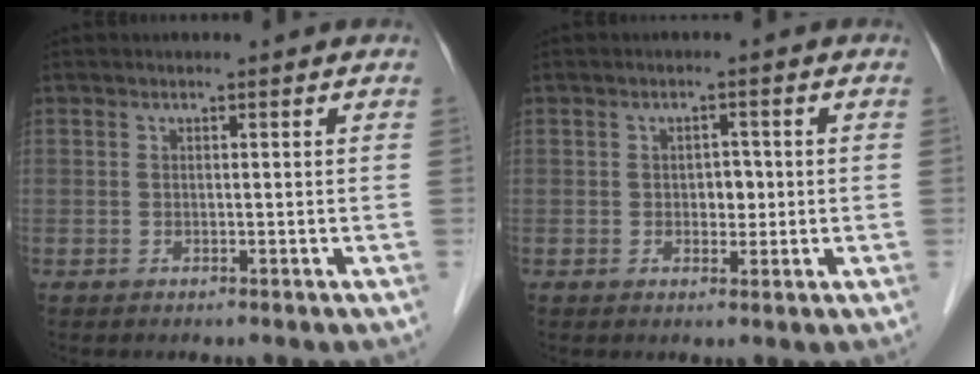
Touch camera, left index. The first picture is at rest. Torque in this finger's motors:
{"motor_torque": [-0.16, 0.02, -0.01, 0.00]}